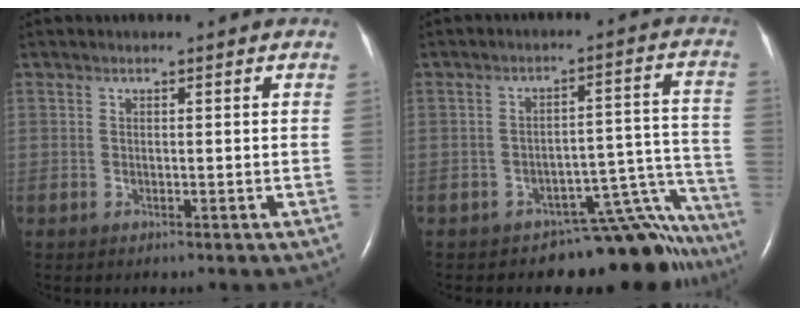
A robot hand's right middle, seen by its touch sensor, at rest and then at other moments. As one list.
[{"total": 12.3, "force": [-11.9, 2.1, 2.0], "torque": [0.023, 0.066, -0.155]}]